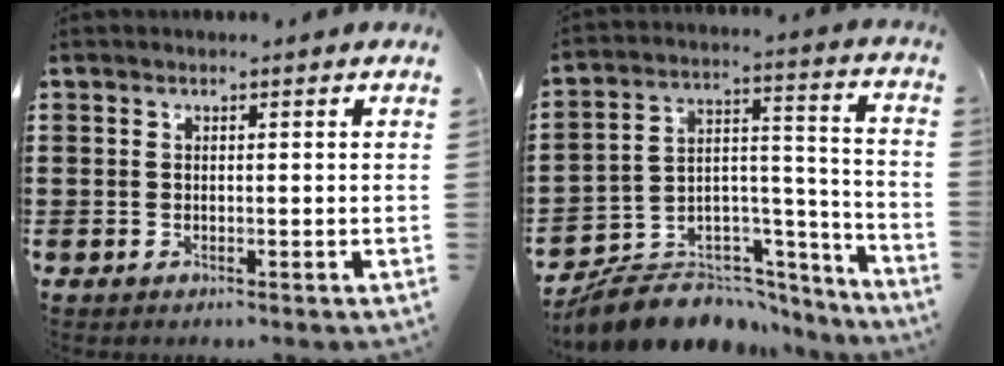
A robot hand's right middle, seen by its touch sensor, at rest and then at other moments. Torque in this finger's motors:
{"motor_torque": [2.14, 0.00, 0.31, 0.00]}